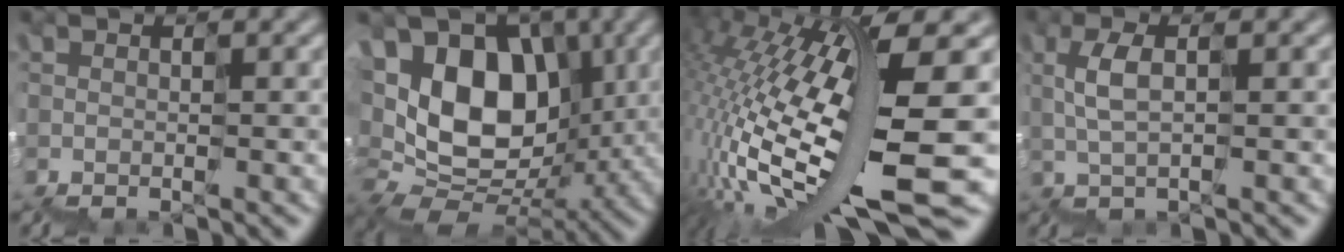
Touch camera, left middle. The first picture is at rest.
{"total": 8.3, "force": [1.9, 6.3, 5.0], "torque": [-0.076, 0.028, 0.020]}
{"total": 14.4, "force": [-1.2, 3.2, 14.0], "torque": [-0.298, 0.004, -0.007]}
{"total": 0.9, "force": [0.7, 0.0, 0.5], "torque": [-0.035, 0.017, 0.015]}